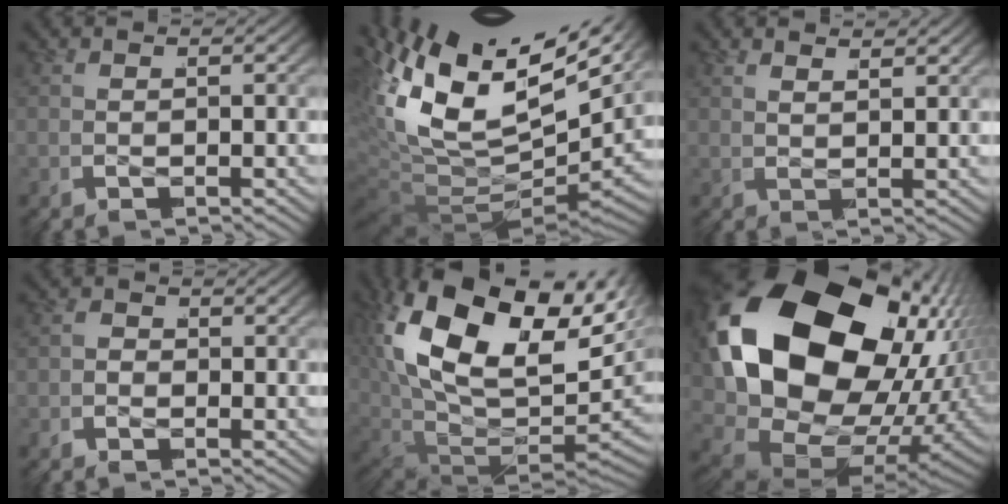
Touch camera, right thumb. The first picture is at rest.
{"total": 18.8, "force": [3.2, 11.3, 14.6], "torque": [-0.288, -0.030, 0.057]}
{"total": 1.5, "force": [1.4, -0.3, 0.4], "torque": [0.001, 0.003, 0.023]}
{"total": 1.5, "force": [-0.8, 1.2, 0.5], "torque": [-0.007, -0.006, -0.018]}
{"total": 20.7, "force": [3.1, 13.3, 15.6], "torque": [-0.301, -0.032, 0.065]}
{"total": 28.2, "force": [0.5, 19.2, 20.7], "torque": [-0.421, -0.055, 0.027]}